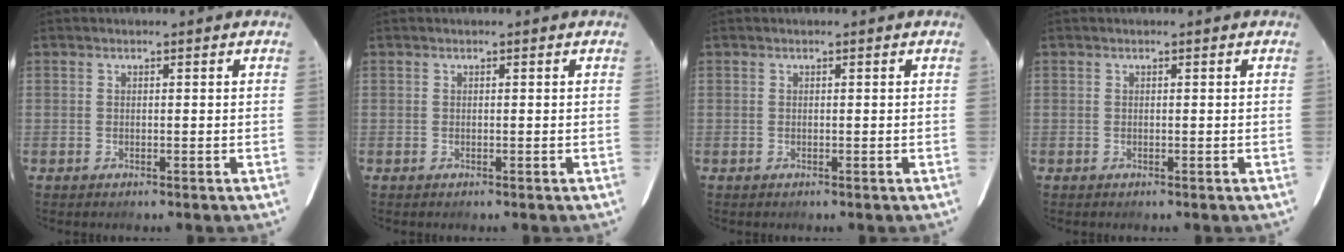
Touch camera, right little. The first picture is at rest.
{"total": 0.0}
{"total": 0.0}
{"total": 0.0}